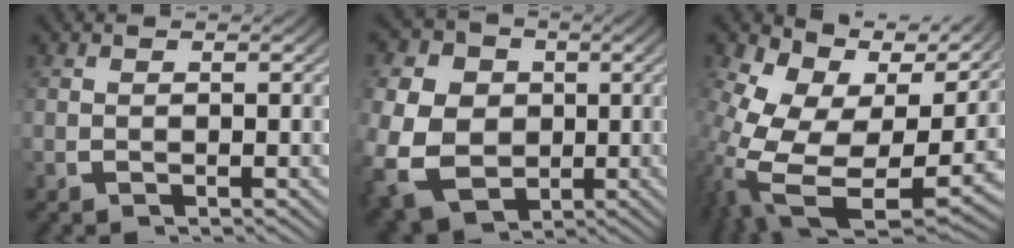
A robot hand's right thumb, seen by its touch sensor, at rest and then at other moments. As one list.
[{"total": 12.9, "force": [-1.8, 10.5, 7.3], "torque": [-0.174, -0.065, -0.006]}, {"total": 13.7, "force": [1.3, 8.4, 10.7], "torque": [-0.243, -0.057, 0.050]}]